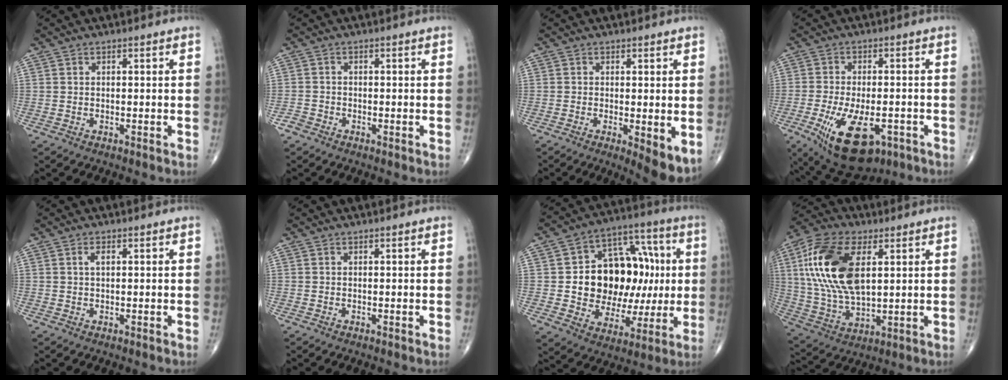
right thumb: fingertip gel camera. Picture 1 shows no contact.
{"total": 1.6, "force": [-1.3, 0.9, 0.0], "torque": [0.002, 0.002, -0.031]}
{"total": 5.9, "force": [-1.4, 1.5, 5.5], "torque": [-0.082, -0.020, -0.022]}
{"total": 15.3, "force": [-6.6, 7.5, 11.6], "torque": [-0.204, 0.005, -0.091]}
{"total": 1.7, "force": [0.5, 0.8, 1.4], "torque": [-0.028, 0.004, 0.010]}
{"total": 0.0}
{"total": 20.0, "force": [1.4, 13.9, 14.2], "torque": [-0.153, 0.027, 0.033]}
{"total": 20.0, "force": [5.1, 10.4, 16.3], "torque": [-0.326, -0.007, 0.095]}